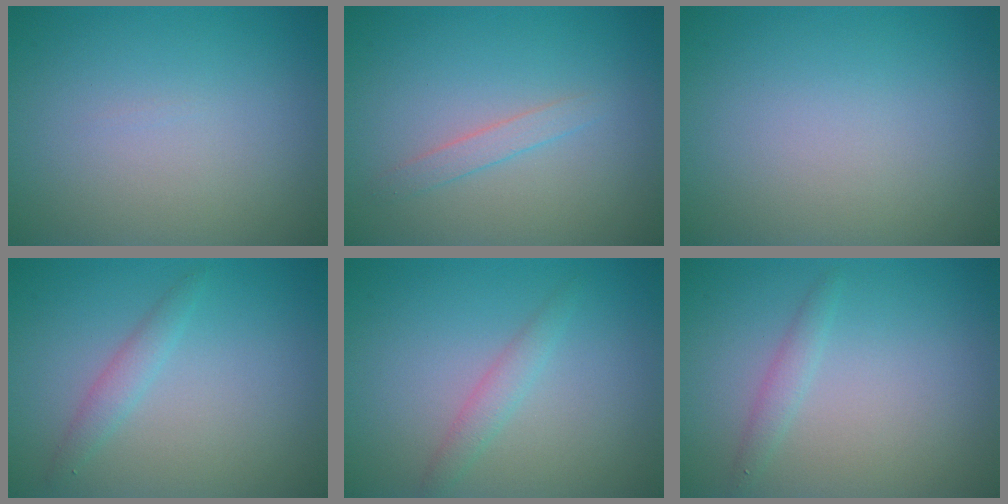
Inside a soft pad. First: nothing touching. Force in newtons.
{"total": 1.2, "press": 1.2, "slide": 0.1}
{"total": 0.0}
{"total": 1.6, "press": 1.6, "slide": 0.1}
{"total": 1.5, "press": 1.5, "slide": 0.0}
{"total": 1.2, "press": 1.2, "slide": 0.0}